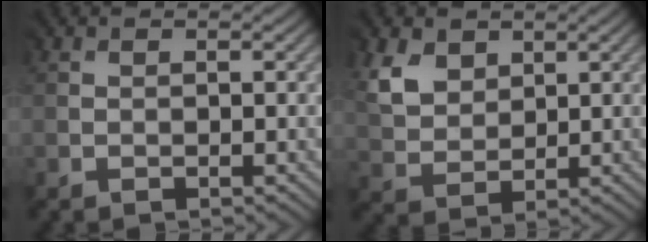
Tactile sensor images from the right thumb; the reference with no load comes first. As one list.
[{"total": 4.8, "force": [3.3, 3.3, 1.0], "torque": [-0.049, 0.004, 0.065]}]